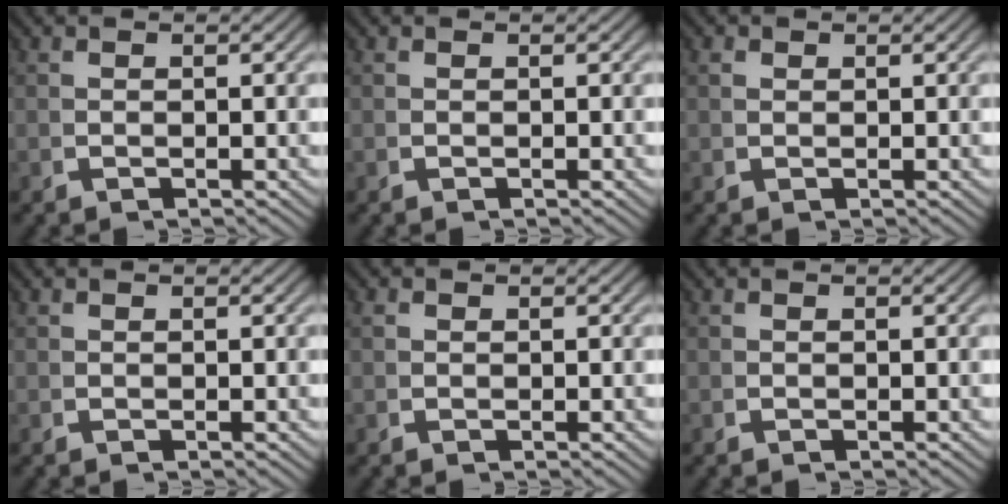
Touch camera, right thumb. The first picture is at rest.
{"total": 0.0}
{"total": 0.8, "force": [0.6, 0.5, 0.2], "torque": [-0.006, -0.004, 0.019]}
{"total": 0.0}
{"total": 0.7, "force": [0.3, 0.5, 0.2], "torque": [-0.008, -0.007, 0.010]}
{"total": 0.0}